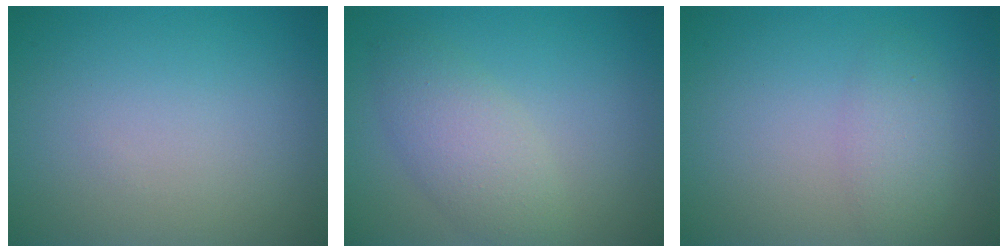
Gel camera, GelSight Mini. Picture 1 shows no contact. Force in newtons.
{"total": 3.6, "press": 3.6, "slide": 0.1}
{"total": 2.2, "press": 2.2, "slide": 0.1}